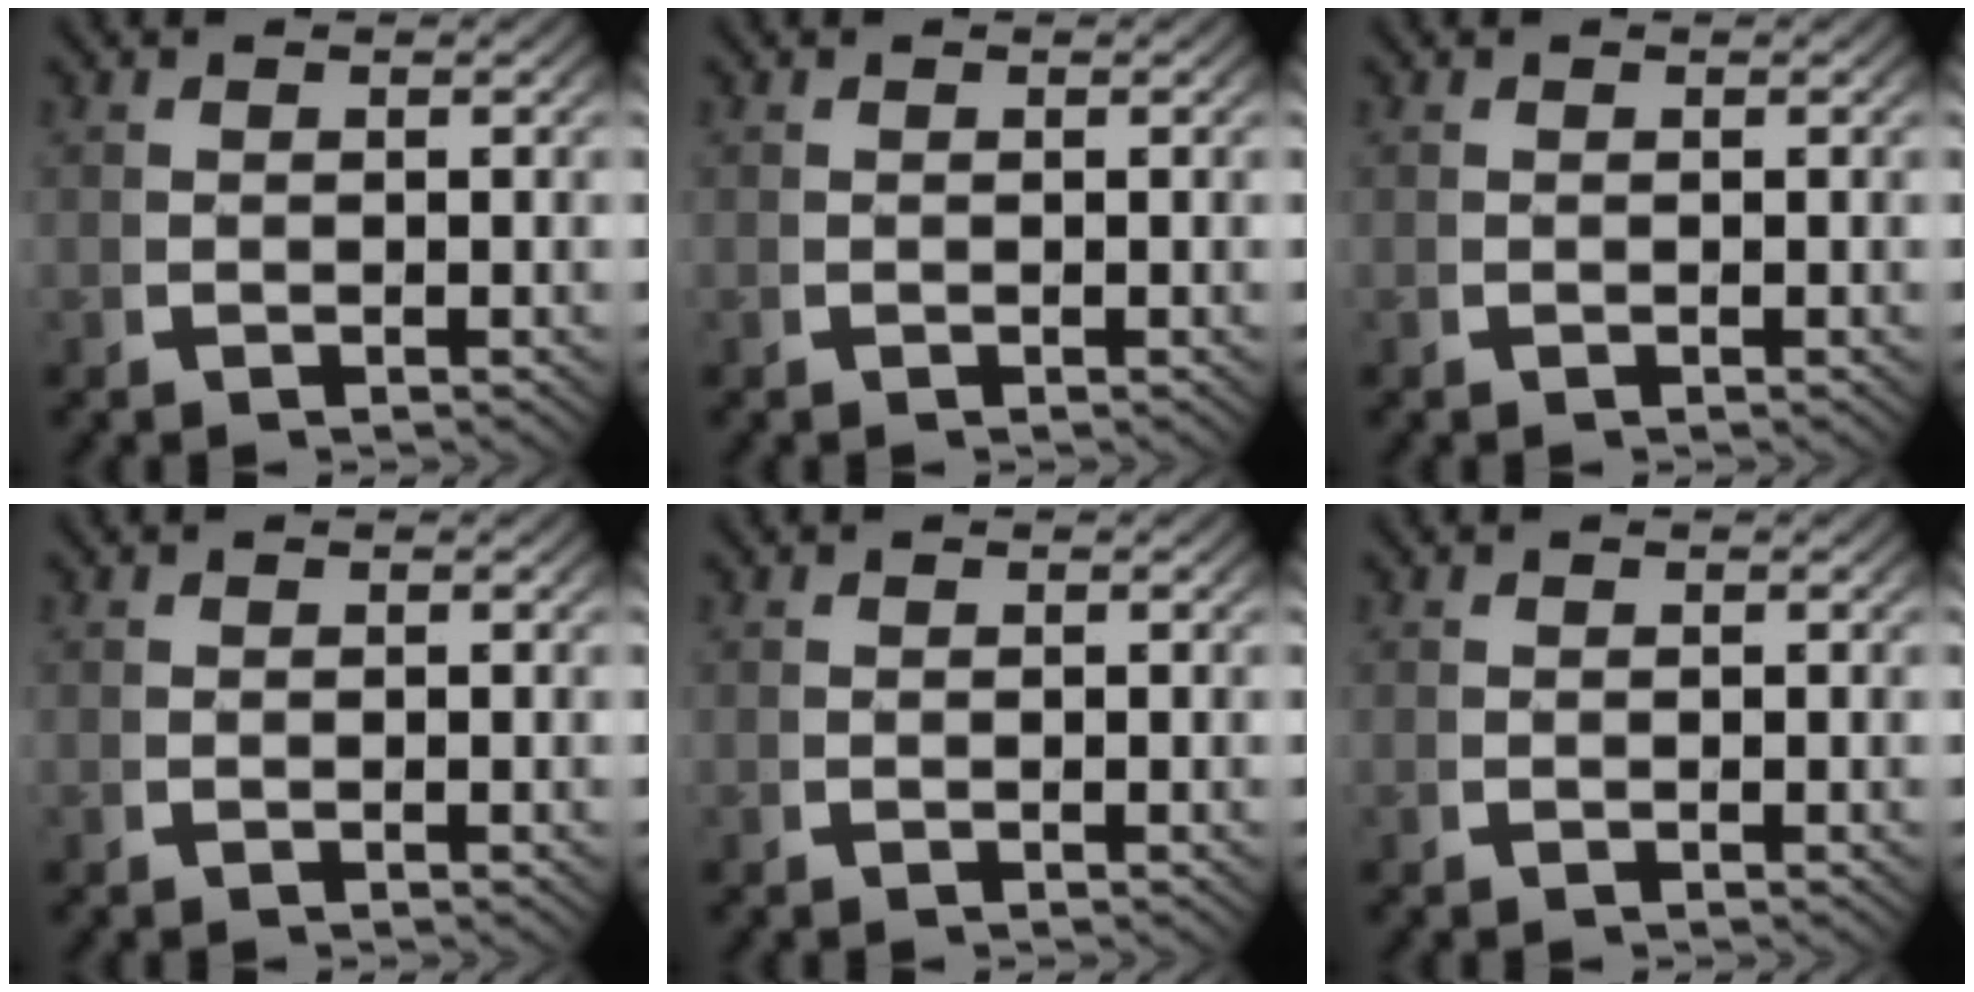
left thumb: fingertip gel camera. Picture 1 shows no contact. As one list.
[{"total": 0.0}, {"total": 0.0}, {"total": 0.0}, {"total": 0.0}, {"total": 0.0}]